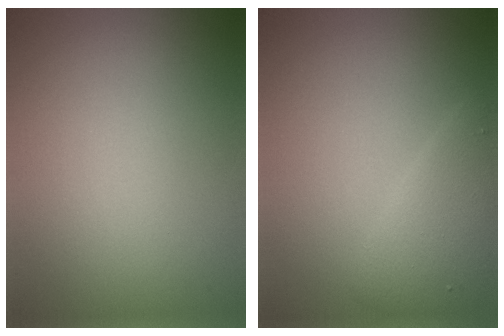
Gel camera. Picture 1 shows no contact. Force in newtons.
{"total": 3.1, "press": 3.1, "slide": 0.0}